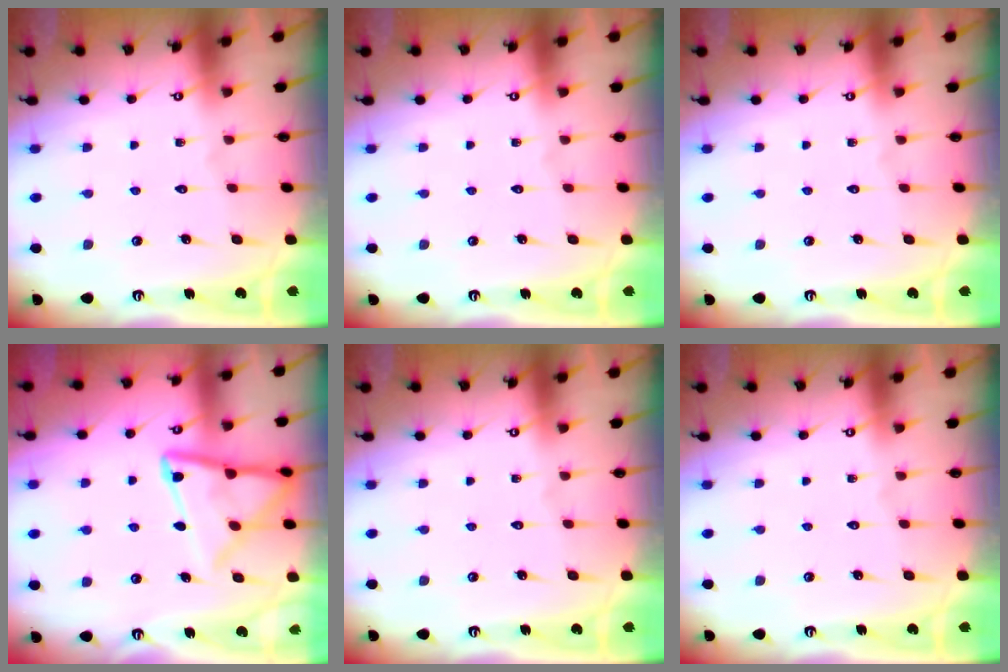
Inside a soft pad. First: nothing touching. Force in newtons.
{"total": 0.0}
{"total": 0.0}
{"total": 13.1, "press": 13.0, "slide": 1.4}
{"total": 0.0}
{"total": 0.0}